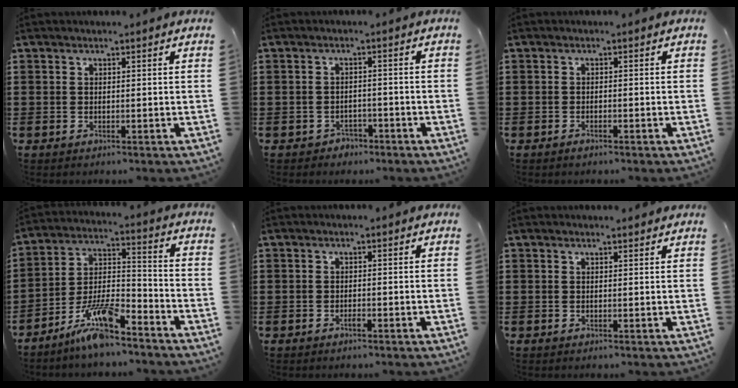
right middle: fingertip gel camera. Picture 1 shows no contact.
{"total": 1.6, "force": [-1.4, 0.7, -0.1], "torque": [-0.007, 0.002, -0.033]}
{"total": 0.7, "force": [-0.6, 0.0, 0.3], "torque": [-0.009, -0.004, -0.011]}
{"total": 10.3, "force": [-8.2, 1.9, 6.0], "torque": [-0.125, 0.009, -0.157]}
{"total": 0.8, "force": [-0.7, 0.2, 0.2], "torque": [-0.006, 0.001, -0.015]}
{"total": 0.6, "force": [0.6, 0.0, 0.0], "torque": [0.005, -0.005, 0.010]}